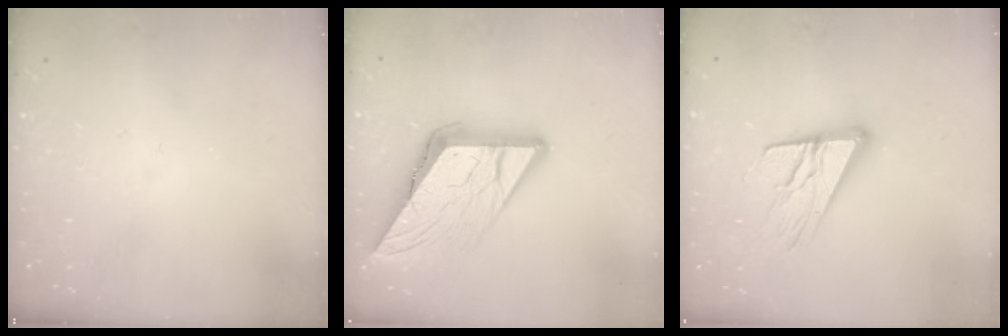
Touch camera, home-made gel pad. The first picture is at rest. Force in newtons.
{"total": 16.6, "press": 16.5, "slide": 1.7}
{"total": 15.9, "press": 15.6, "slide": 2.7}